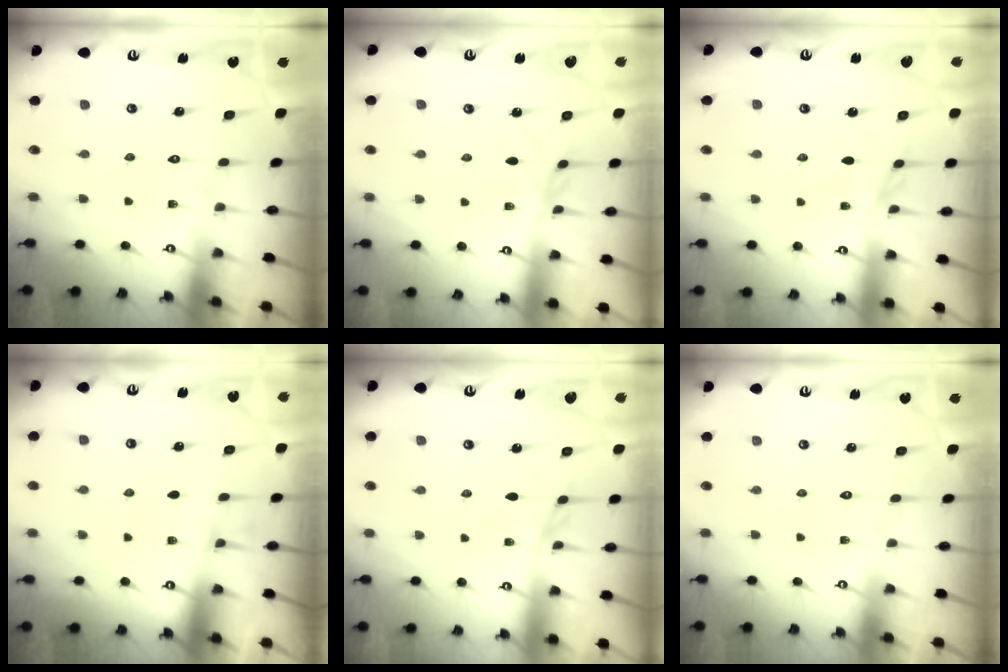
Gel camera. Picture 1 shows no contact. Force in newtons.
{"total": 2.7, "press": 2.6, "slide": 0.3}
{"total": 2.0, "press": 1.9, "slide": 0.4}
{"total": 2.7, "press": 2.6, "slide": 0.7}
{"total": 1.8, "press": 1.7, "slide": 0.4}
{"total": 0.0}